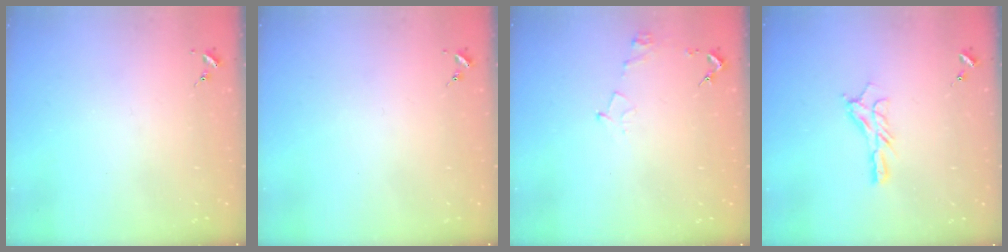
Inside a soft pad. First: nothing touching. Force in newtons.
{"total": 0.0}
{"total": 6.2, "press": 6.2, "slide": 0.7}
{"total": 9.5, "press": 9.5, "slide": 0.4}